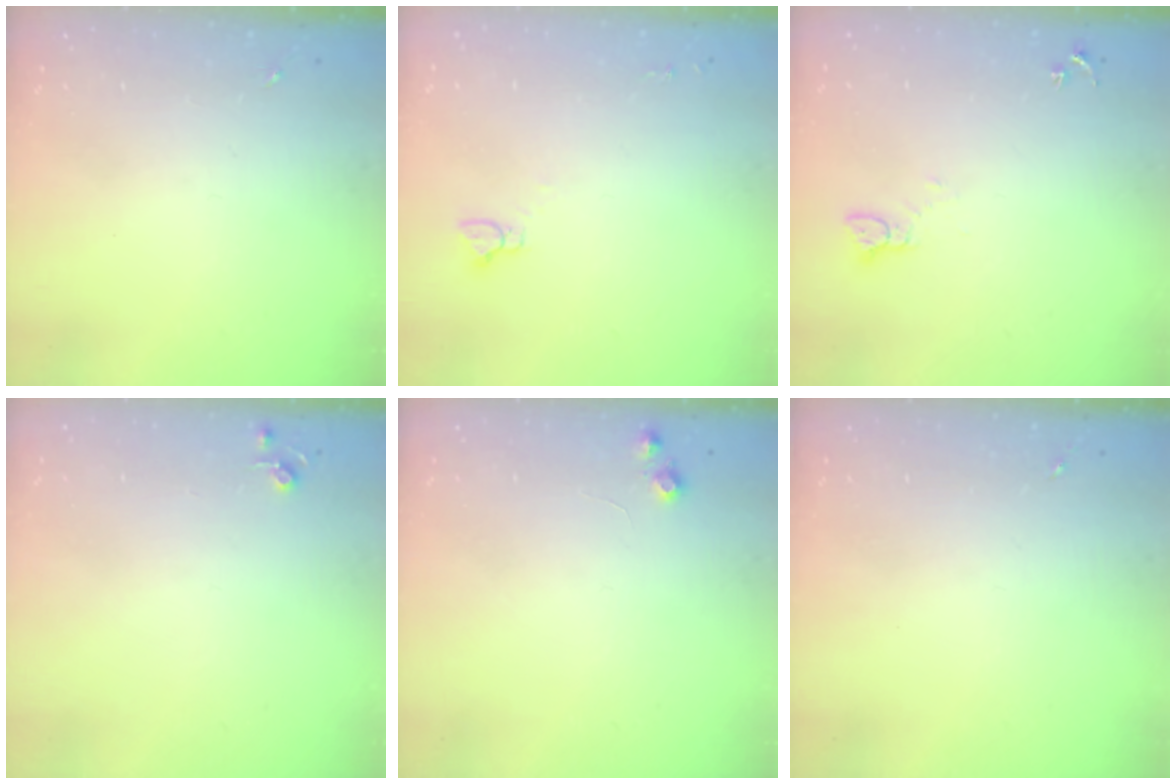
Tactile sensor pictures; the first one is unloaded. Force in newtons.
{"total": 2.9, "press": 2.9, "slide": 0.2}
{"total": 2.2, "press": 2.2, "slide": 0.2}
{"total": 3.8, "press": 3.8, "slide": 0.5}
{"total": 5.7, "press": 5.6, "slide": 0.9}
{"total": 0.0}